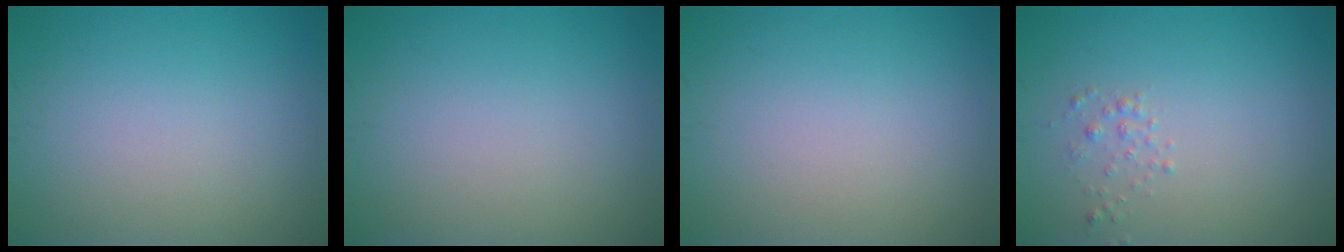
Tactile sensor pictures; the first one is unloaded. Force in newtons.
{"total": 0.0}
{"total": 0.0}
{"total": 1.0, "press": 1.0, "slide": 0.1}